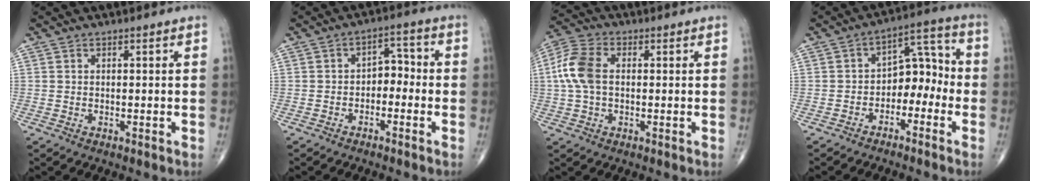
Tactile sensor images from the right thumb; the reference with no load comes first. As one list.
[{"total": 4.7, "force": [-1.5, 3.1, 3.2], "torque": [-0.024, 0.033, -0.035]}, {"total": 8.8, "force": [0.6, 5.5, 6.9], "torque": [-0.160, 0.021, 0.007]}, {"total": 8.9, "force": [-3.0, 5.8, 6.0], "torque": [-0.050, 0.051, -0.057]}]